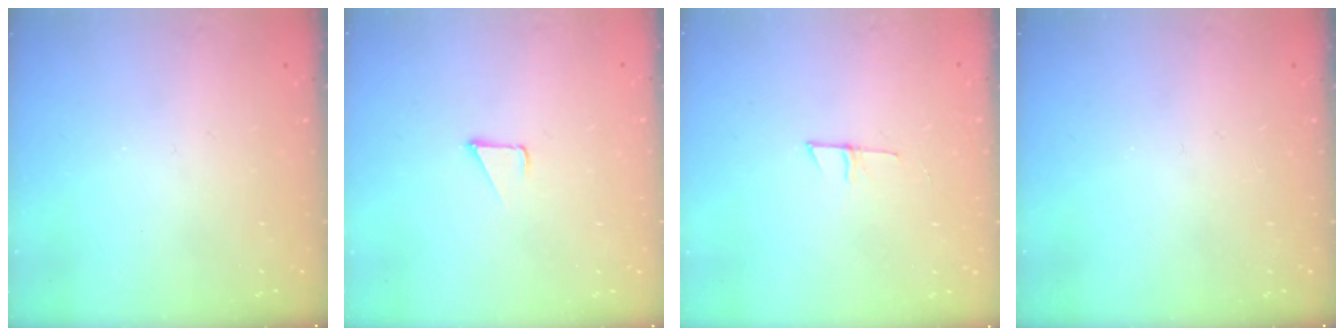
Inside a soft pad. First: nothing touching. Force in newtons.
{"total": 2.3, "press": 2.3, "slide": 0.2}
{"total": 4.7, "press": 4.7, "slide": 0.3}
{"total": 0.0}